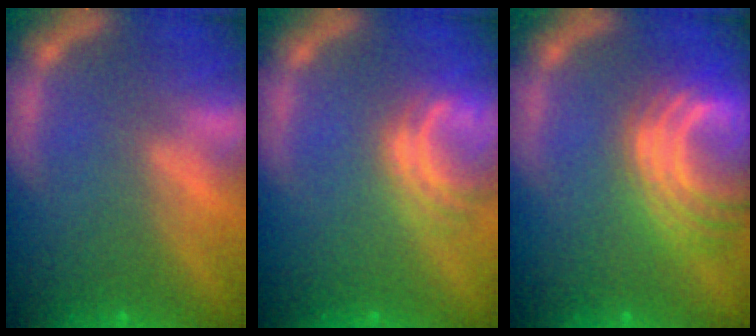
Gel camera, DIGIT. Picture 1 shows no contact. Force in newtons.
{"total": 3.4}
{"total": 8.5}